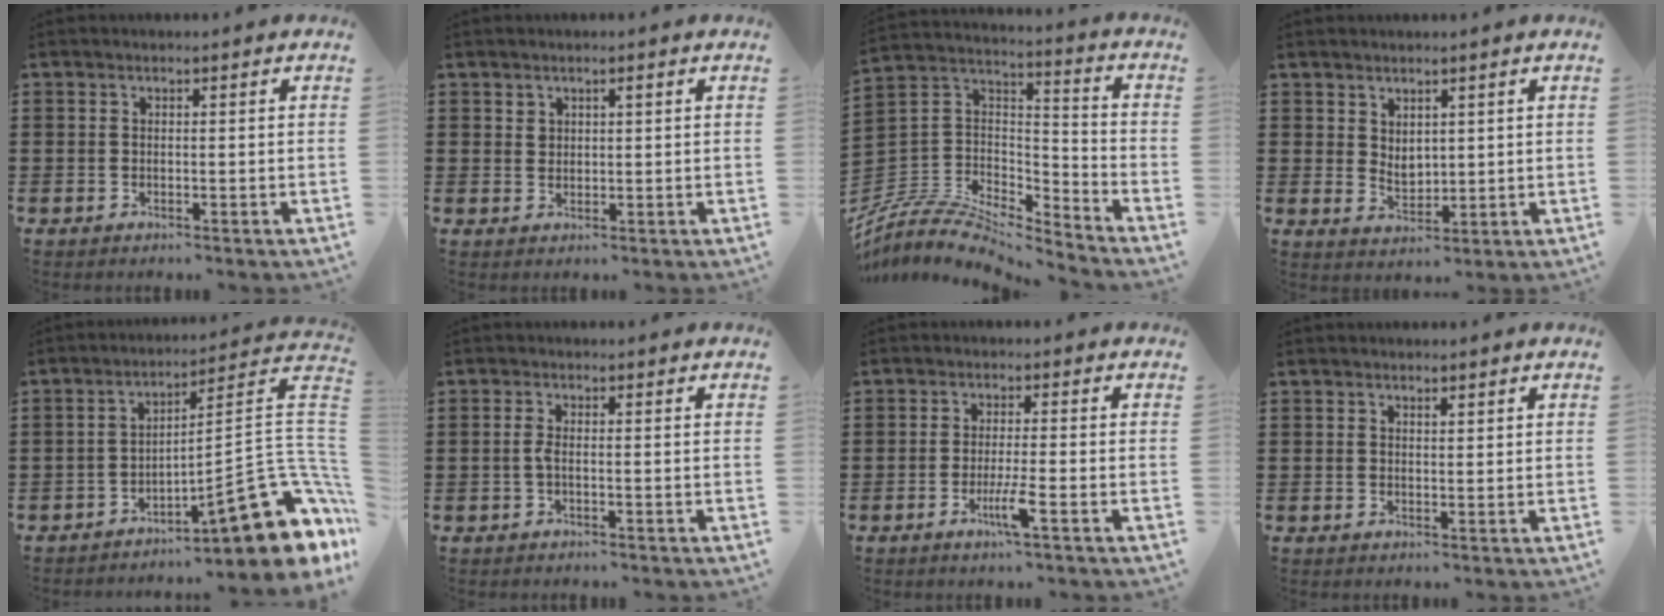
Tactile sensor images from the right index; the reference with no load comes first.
{"total": 1.3, "force": [0.7, 0.9, 0.7], "torque": [-0.016, 0.004, 0.014]}
{"total": 7.7, "force": [-6.8, 2.7, 2.5], "torque": [-0.068, 0.003, -0.138]}
{"total": 2.7, "force": [1.8, 1.7, 1.1], "torque": [-0.018, -0.002, 0.033]}
{"total": 13.5, "force": [-5.6, 3.2, 11.9], "torque": [-0.144, -0.015, -0.096]}
{"total": 1.7, "force": [-0.4, 0.2, 1.6], "torque": [-0.040, -0.002, -0.011]}
{"total": 4.5, "force": [-2.1, 0.0, 3.9], "torque": [-0.078, -0.016, -0.040]}
{"total": 0.8, "force": [0.8, 0.3, 0.2], "torque": [-0.006, 0.001, 0.015]}